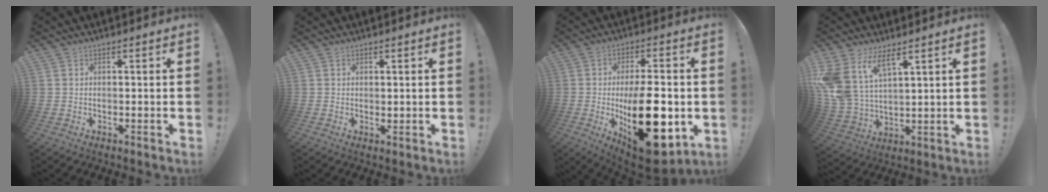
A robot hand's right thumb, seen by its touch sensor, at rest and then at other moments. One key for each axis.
{"total": 0.7, "fx": 0.6, "fy": 0.4, "fz": 0.2, "tx": -0.003, "ty": 0.000, "tz": 0.012}
{"total": 25.7, "fx": -4.2, "fy": 11.4, "fz": 22.6, "tx": -0.368, "ty": 0.009, "tz": -0.050}
{"total": 12.2, "fx": 8.1, "fy": 5.8, "fz": 7.1, "tx": -0.163, "ty": -0.046, "tz": 0.155}